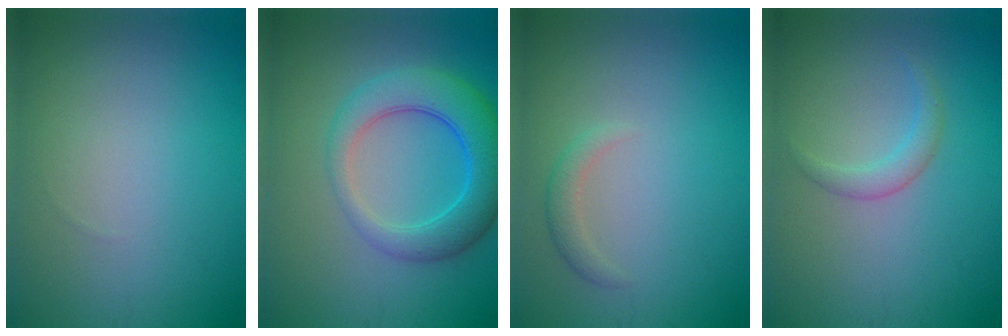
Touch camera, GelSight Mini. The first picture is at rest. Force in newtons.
{"total": 5.8, "press": 5.8, "slide": 0.4}
{"total": 1.2, "press": 1.2, "slide": 0.0}
{"total": 1.7, "press": 1.7, "slide": 0.1}